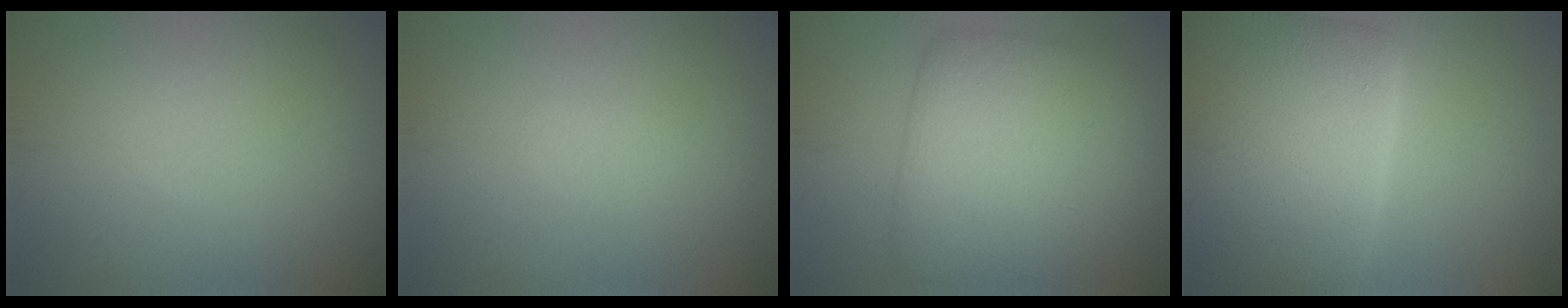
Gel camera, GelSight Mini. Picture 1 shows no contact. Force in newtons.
{"total": 0.8, "press": 0.8, "slide": 0.1}
{"total": 8.5, "press": 8.5, "slide": 0.3}
{"total": 12.4, "press": 12.3, "slide": 0.6}